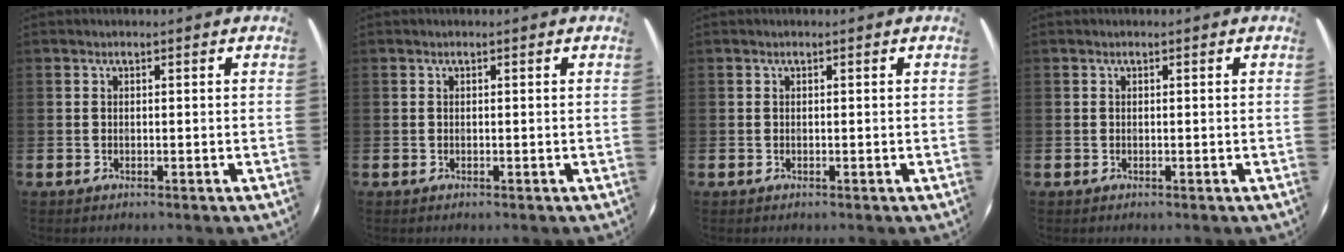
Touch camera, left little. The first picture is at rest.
{"total": 0.0}
{"total": 0.0}
{"total": 0.0}